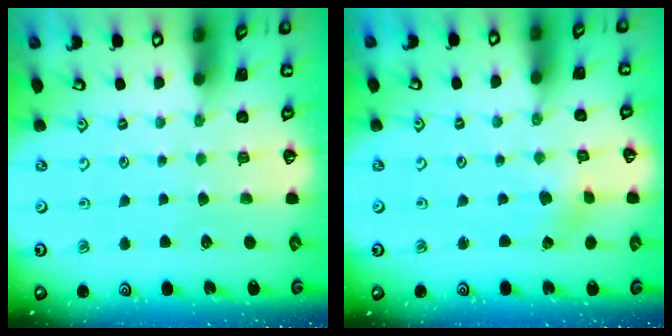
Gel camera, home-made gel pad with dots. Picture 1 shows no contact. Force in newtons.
{"total": 2.2, "press": 2.2, "slide": 0.3}